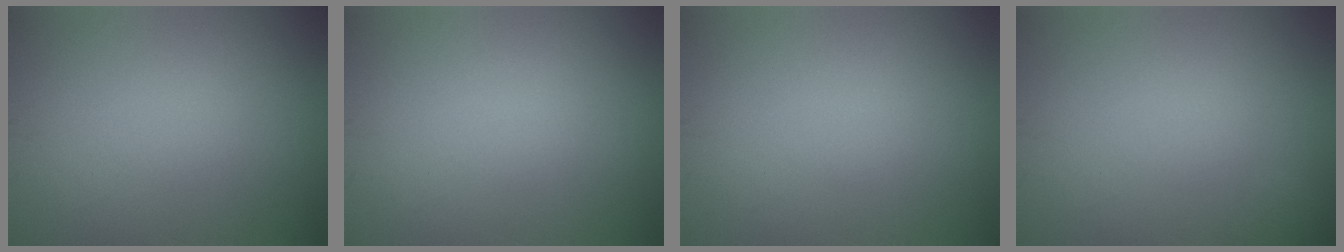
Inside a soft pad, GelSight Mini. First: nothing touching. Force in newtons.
{"total": 0.0}
{"total": 0.0}
{"total": 0.8, "press": 0.8, "slide": 0.1}